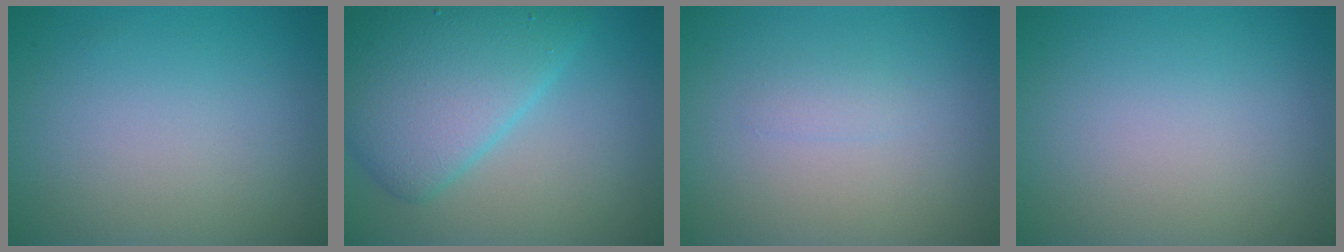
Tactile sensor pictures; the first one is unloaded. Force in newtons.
{"total": 7.4, "press": 7.4, "slide": 0.3}
{"total": 0.8, "press": 0.8, "slide": 0.0}
{"total": 0.0}